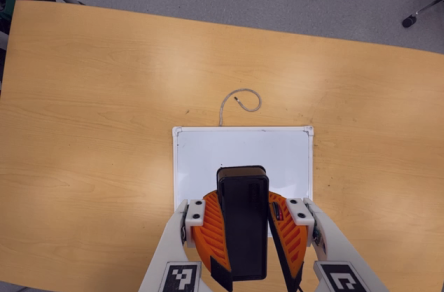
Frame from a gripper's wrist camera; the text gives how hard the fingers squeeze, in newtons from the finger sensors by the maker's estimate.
{"total": 11.3, "left": 10.8, "right": 11.9}